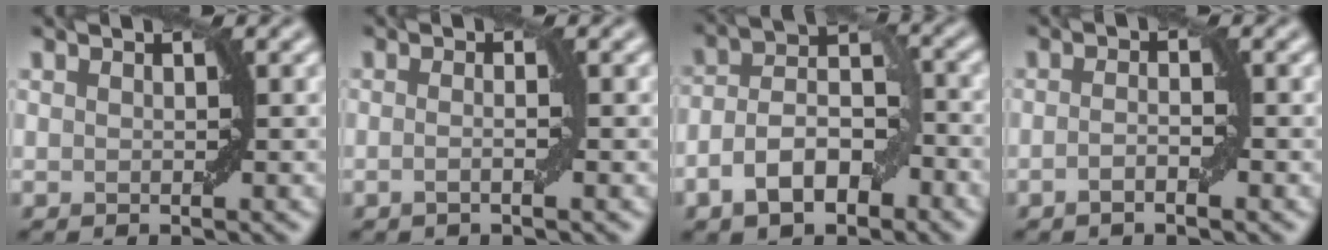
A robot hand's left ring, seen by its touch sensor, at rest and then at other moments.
{"total": 1.7, "force": [-0.2, 0.5, 1.6], "torque": [-0.014, -0.009, -0.017]}
{"total": 6.5, "force": [-3.1, 3.5, 4.5], "torque": [-0.073, 0.008, -0.063]}
{"total": 1.6, "force": [-0.7, 0.3, 1.4], "torque": [-0.026, 0.002, -0.015]}